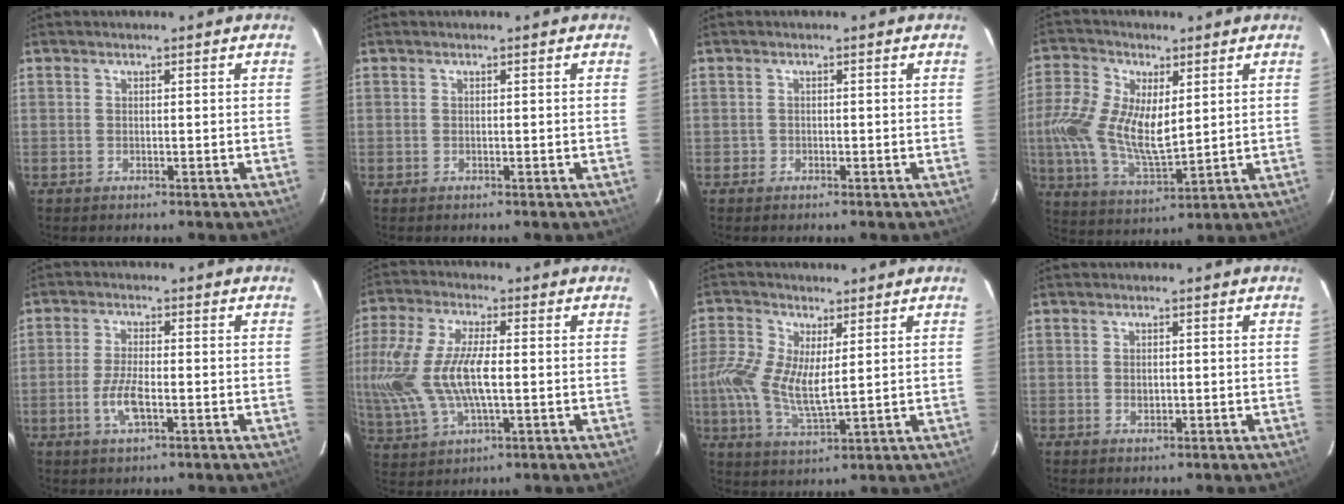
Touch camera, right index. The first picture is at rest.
{"total": 0.0}
{"total": 1.0, "force": [-0.4, 0.9, -0.1], "torque": [0.002, 0.003, -0.007]}
{"total": 13.9, "force": [1.8, 7.0, 11.9], "torque": [-0.254, 0.000, 0.039]}
{"total": 5.6, "force": [-1.9, 1.9, 4.9], "torque": [-0.106, -0.004, -0.038]}
{"total": 16.6, "force": [-0.4, 7.2, 15.0], "torque": [-0.324, -0.002, 0.000]}
{"total": 9.6, "force": [0.9, 4.3, 8.5], "torque": [-0.189, -0.001, 0.015]}
{"total": 1.4, "force": [-0.2, 1.1, 0.9], "torque": [-0.013, 0.000, -0.001]}